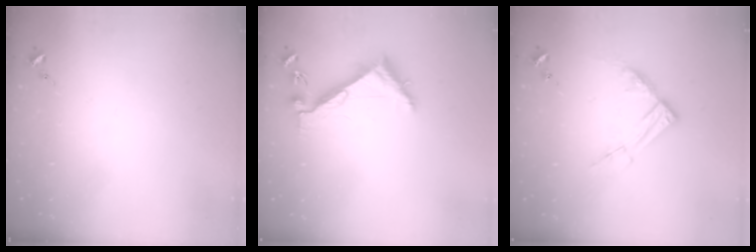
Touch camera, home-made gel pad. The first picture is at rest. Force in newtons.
{"total": 6.2, "press": 6.2, "slide": 0.7}
{"total": 10.3, "press": 10.2, "slide": 1.0}